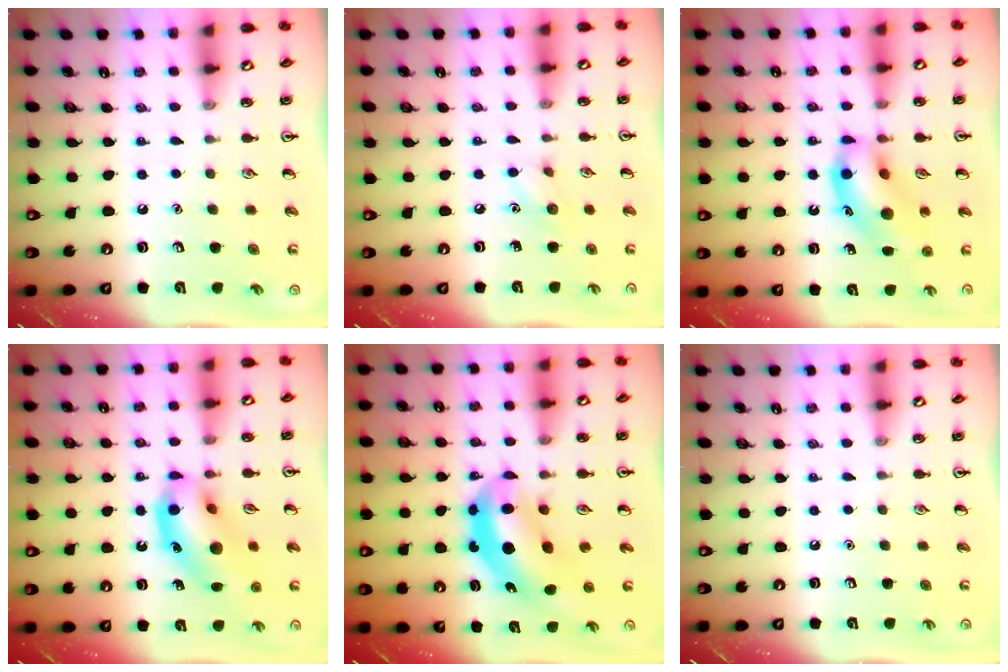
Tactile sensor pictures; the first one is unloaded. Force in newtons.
{"total": 6.1, "press": 5.8, "slide": 1.7}
{"total": 14.3, "press": 14.1, "slide": 2.8}
{"total": 14.4, "press": 14.2, "slide": 2.2}
{"total": 10.4, "press": 10.0, "slide": 3.0}
{"total": 0.0}